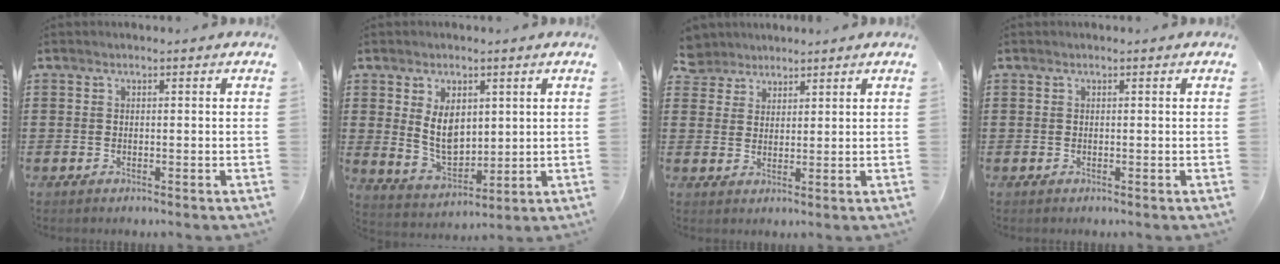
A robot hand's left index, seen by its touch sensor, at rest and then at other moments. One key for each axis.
{"total": 6.7, "fx": 2.2, "fy": 4.4, "fz": 4.5, "tx": -0.080, "ty": 0.001, "tz": 0.039}
{"total": 3.8, "fx": 3.2, "fy": 2.0, "fz": -0.1, "tx": -0.016, "ty": 0.001, "tz": 0.062}
{"total": 0.0}